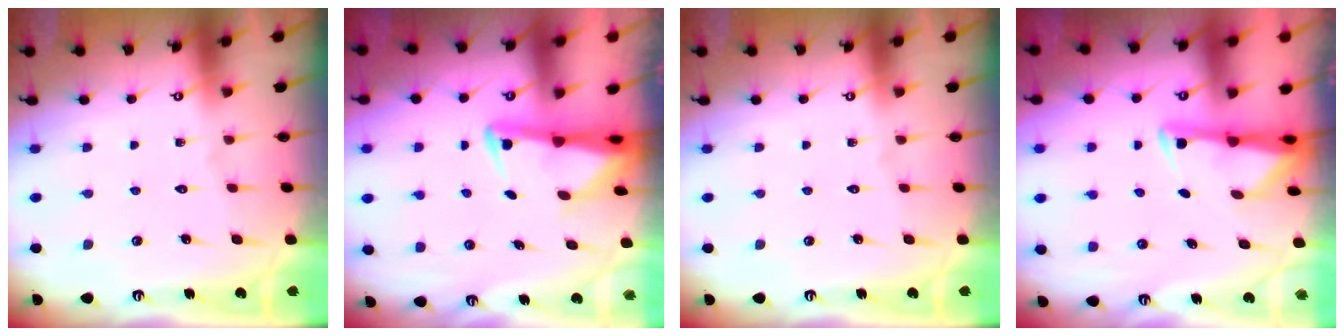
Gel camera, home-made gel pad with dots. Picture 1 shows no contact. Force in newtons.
{"total": 2.6, "press": 2.5, "slide": 0.7}
{"total": 0.0}
{"total": 3.1, "press": 3.0, "slide": 0.5}